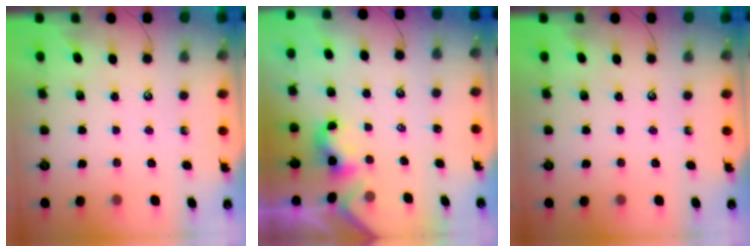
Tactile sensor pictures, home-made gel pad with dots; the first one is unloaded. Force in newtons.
{"total": 2.2, "press": 2.2, "slide": 0.2}
{"total": 0.0}